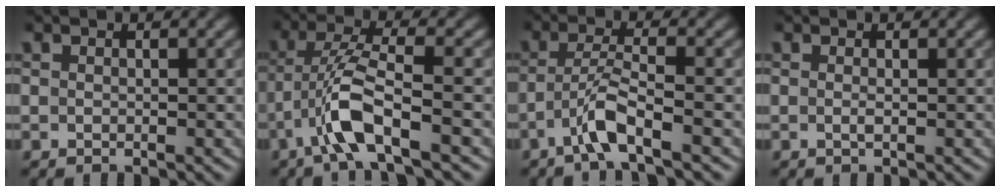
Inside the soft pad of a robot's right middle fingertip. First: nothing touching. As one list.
[{"total": 5.6, "force": [-2.8, 1.1, 4.7], "torque": [-0.095, 0.010, -0.059]}, {"total": 3.7, "force": [-2.1, 0.4, 2.9], "torque": [-0.057, 0.011, -0.050]}, {"total": 0.6, "force": [0.0, 0.1, 0.6], "torque": [-0.014, -0.002, -0.001]}]